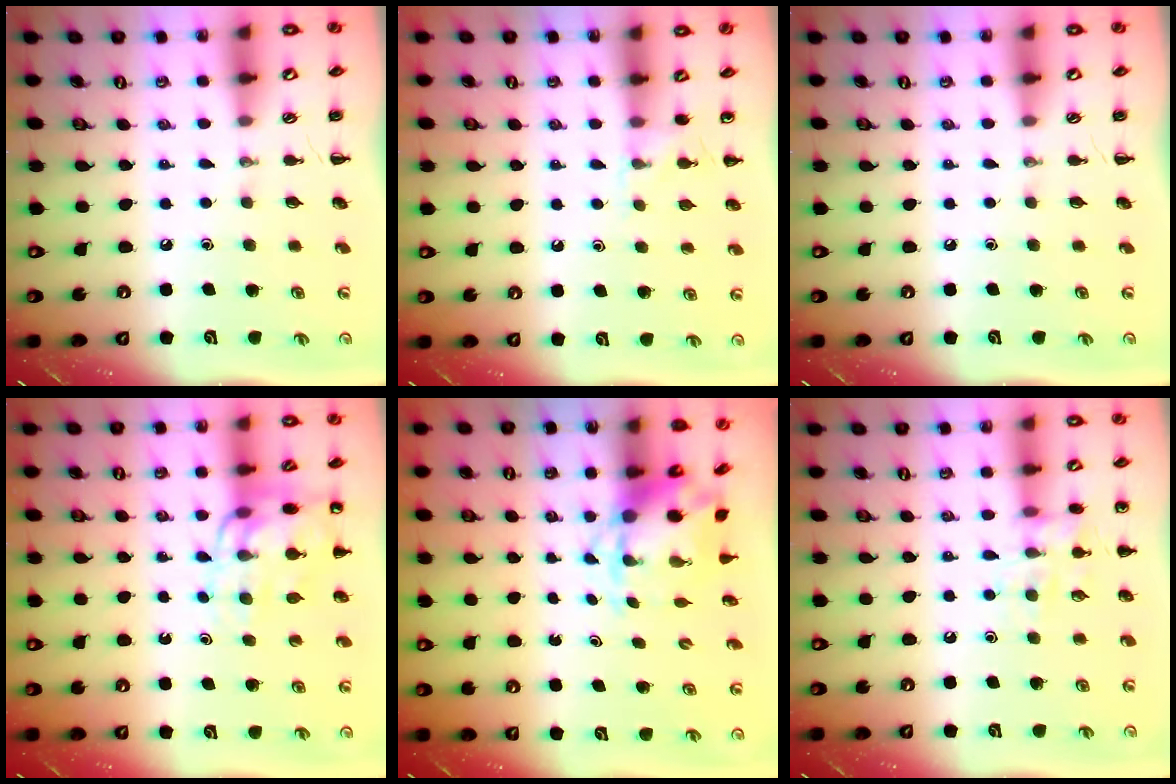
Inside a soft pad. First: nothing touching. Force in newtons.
{"total": 5.9, "press": 5.6, "slide": 1.8}
{"total": 0.0}
{"total": 12.1, "press": 11.7, "slide": 2.8}
{"total": 4.3, "press": 4.2, "slide": 0.9}
{"total": 11.3, "press": 11.2, "slide": 1.6}